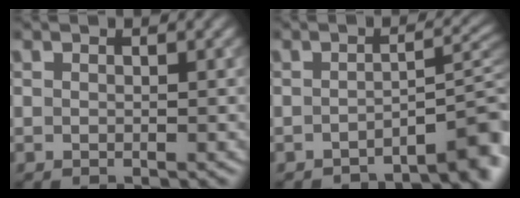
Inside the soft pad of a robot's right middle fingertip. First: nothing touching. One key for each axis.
{"total": 4.6, "fx": -3.6, "fy": 0.8, "fz": 2.7, "tx": -0.020, "ty": 0.012, "tz": -0.049}